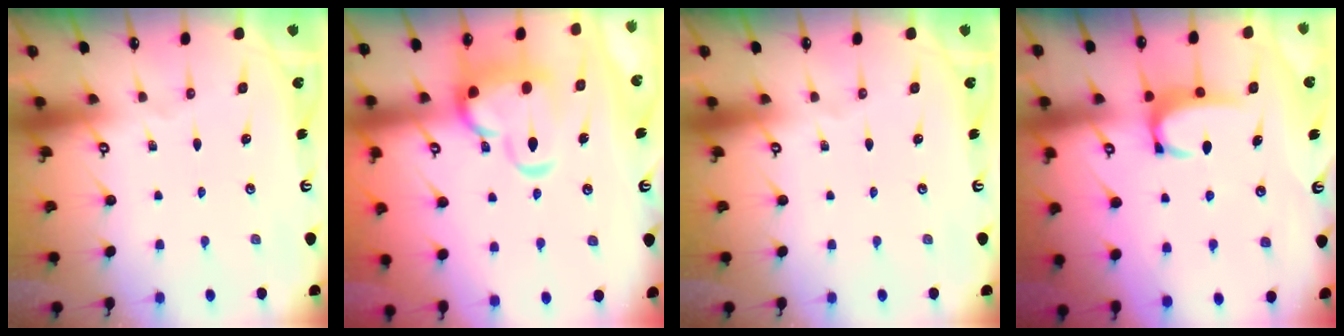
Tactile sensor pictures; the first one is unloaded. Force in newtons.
{"total": 9.4, "press": 9.3, "slide": 1.7}
{"total": 0.0}
{"total": 3.5, "press": 3.5, "slide": 0.5}